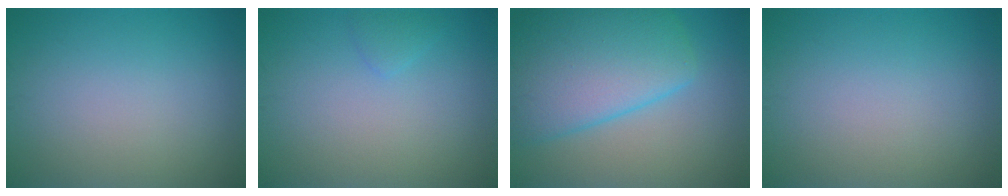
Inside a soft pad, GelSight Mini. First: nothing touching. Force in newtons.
{"total": 0.9, "press": 0.9, "slide": 0.1}
{"total": 9.1, "press": 9.1, "slide": 0.3}
{"total": 0.0}